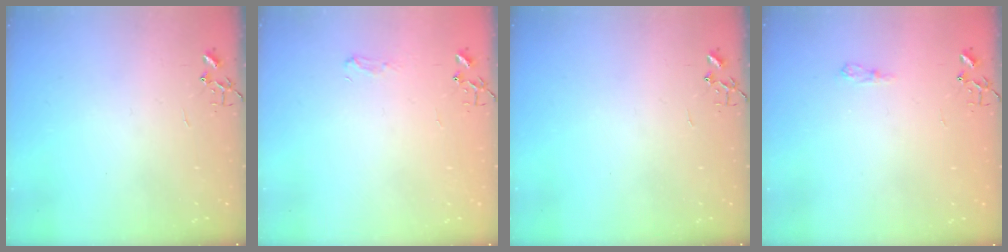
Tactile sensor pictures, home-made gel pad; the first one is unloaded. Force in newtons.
{"total": 5.1, "press": 5.0, "slide": 0.7}
{"total": 0.0}
{"total": 6.0, "press": 6.0, "slide": 0.7}